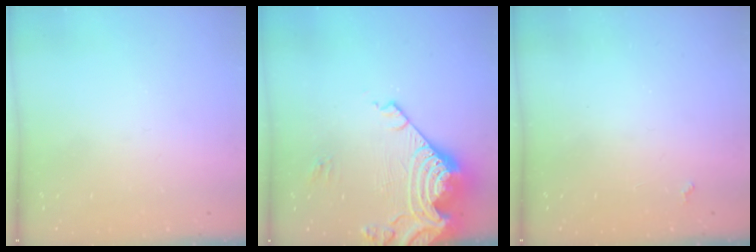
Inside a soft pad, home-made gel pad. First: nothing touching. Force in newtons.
{"total": 17.4, "press": 17.3, "slide": 2.0}
{"total": 1.9, "press": 1.9, "slide": 0.3}